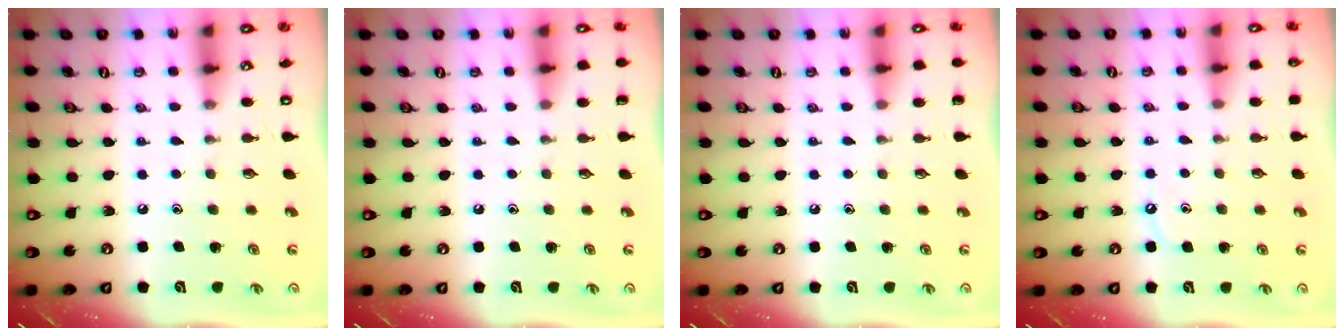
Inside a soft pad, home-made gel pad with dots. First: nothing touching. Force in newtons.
{"total": 0.0}
{"total": 0.0}
{"total": 4.9, "press": 4.8, "slide": 0.6}